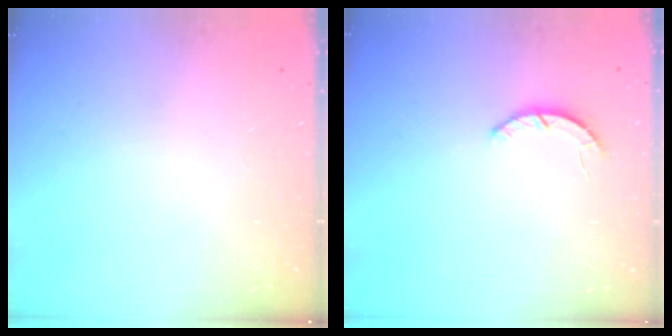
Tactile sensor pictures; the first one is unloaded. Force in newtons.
{"total": 2.2, "press": 2.2, "slide": 0.3}